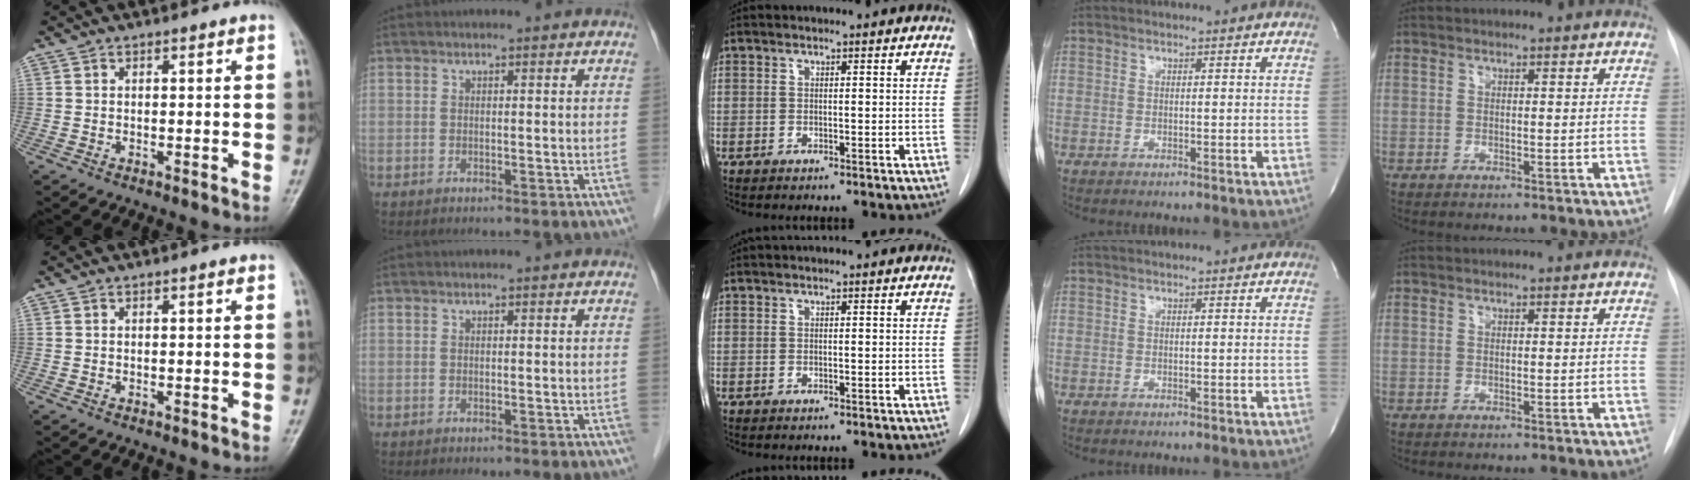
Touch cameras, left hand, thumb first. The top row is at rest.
{}